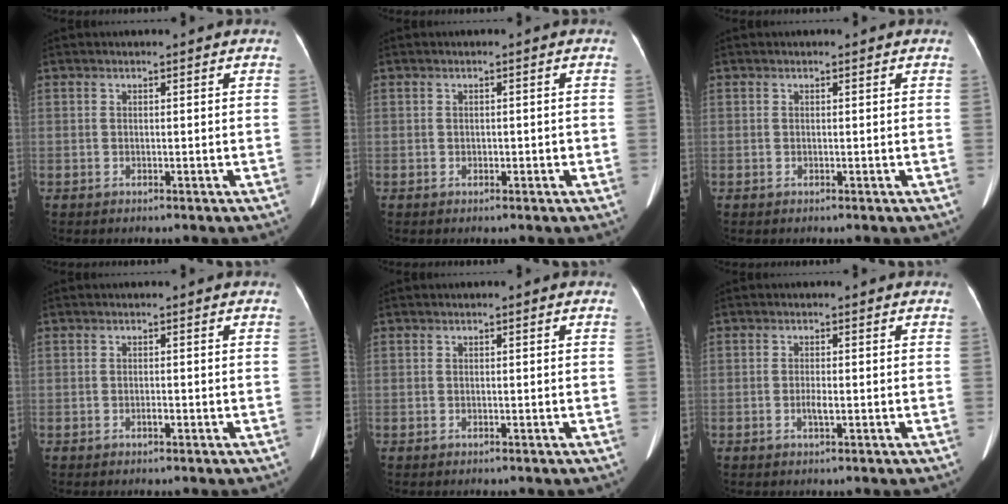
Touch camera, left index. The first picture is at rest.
{"total": 0.7, "force": [-0.3, 0.6, 0.3], "torque": [-0.007, 0.005, -0.004]}
{"total": 0.0}
{"total": 0.7, "force": [-0.4, 0.2, 0.5], "torque": [-0.010, 0.000, -0.007]}
{"total": 0.0}
{"total": 1.4, "force": [-0.5, 0.3, 1.3], "torque": [-0.028, -0.001, -0.010]}